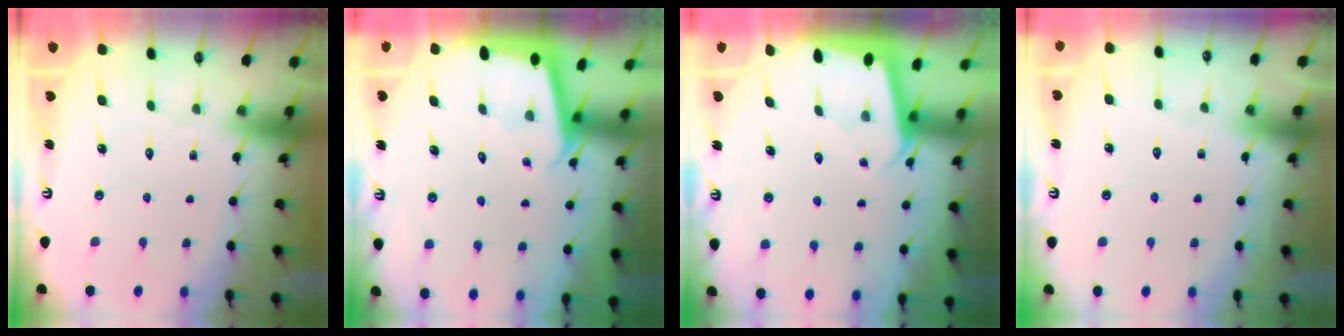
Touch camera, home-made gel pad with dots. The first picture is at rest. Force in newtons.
{"total": 1.7, "press": 1.7, "slide": 0.0}
{"total": 1.8, "press": 1.8, "slide": 0.1}
{"total": 2.6, "press": 2.6, "slide": 0.4}